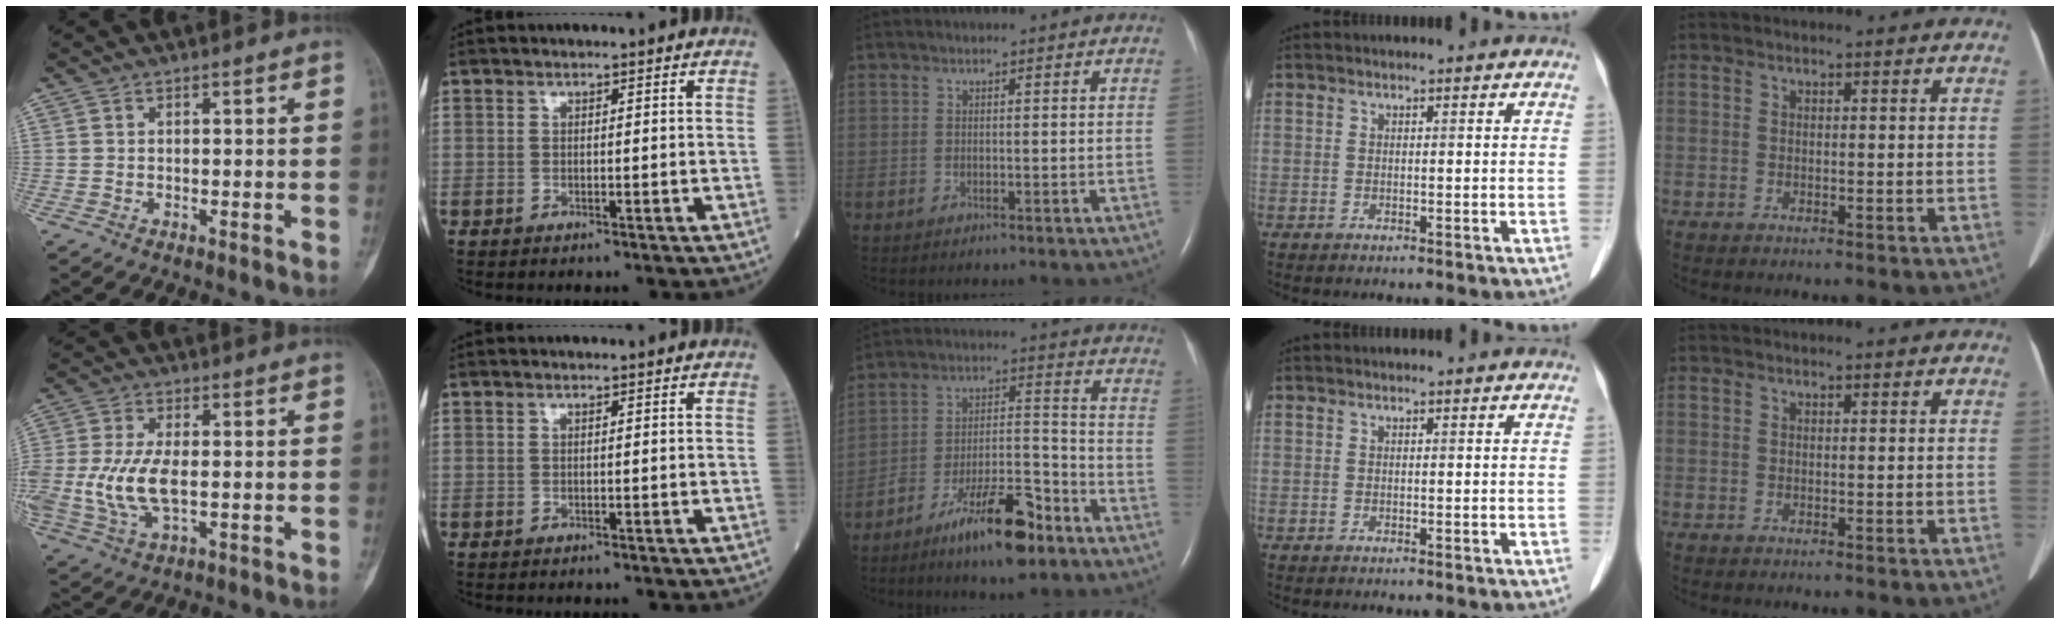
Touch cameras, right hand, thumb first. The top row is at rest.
{"thumb": {"total": 11.1, "force": [-0.9, 5.5, 9.6], "torque": [-0.217, -0.003, -0.013]}, "middle": {"total": 13.7, "force": [-9.4, 3.3, 9.5], "torque": [-0.161, 0.012, -0.161]}}